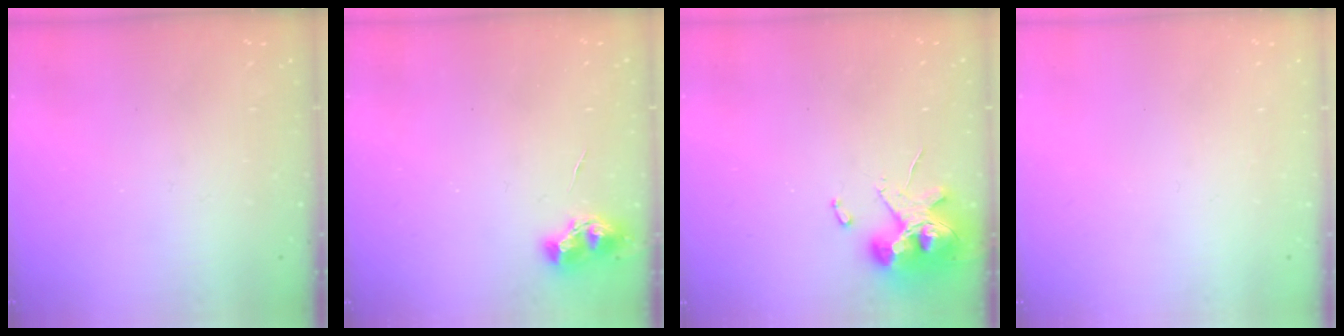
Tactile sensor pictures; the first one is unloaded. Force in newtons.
{"total": 8.0, "press": 7.9, "slide": 0.7}
{"total": 12.7, "press": 12.5, "slide": 2.0}
{"total": 0.0}